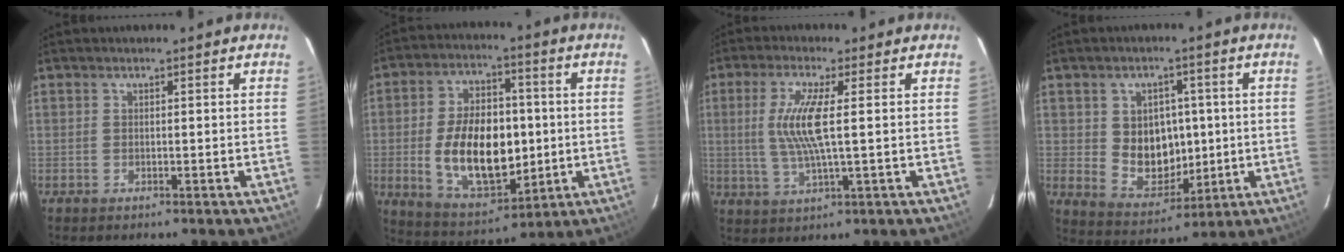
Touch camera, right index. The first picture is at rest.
{"total": 17.8, "force": [-1.6, 10.6, 14.3], "torque": [-0.272, 0.009, -0.003]}
{"total": 8.3, "force": [0.9, 0.7, 8.2], "torque": [-0.164, -0.005, 0.021]}
{"total": 10.2, "force": [0.4, 8.6, 5.5], "torque": [-0.107, 0.002, 0.030]}